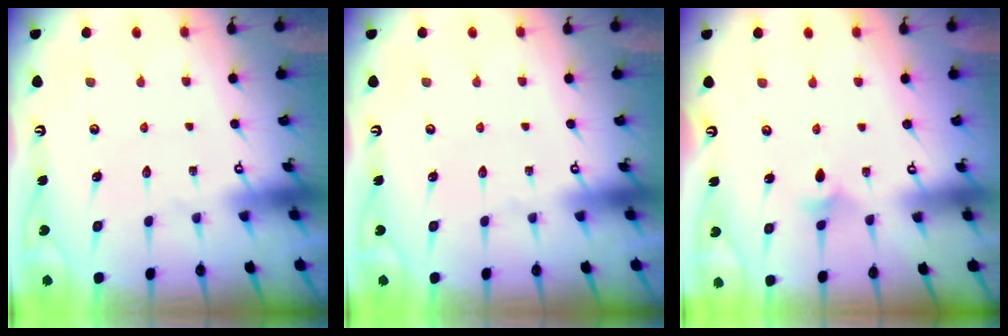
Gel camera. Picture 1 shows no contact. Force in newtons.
{"total": 0.0}
{"total": 3.3, "press": 3.2, "slide": 0.9}